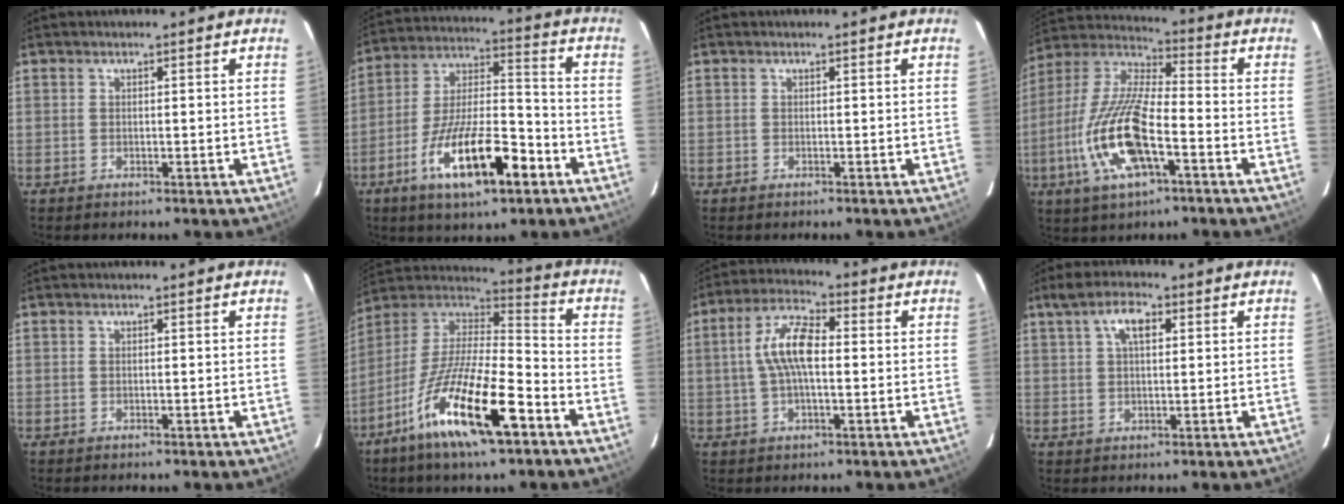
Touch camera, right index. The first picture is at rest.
{"total": 17.6, "force": [-9.0, 5.5, 14.0], "torque": [-0.264, -0.008, -0.155]}
{"total": 0.0}
{"total": 17.4, "force": [-6.4, 5.4, 15.2], "torque": [-0.316, -0.011, -0.128]}
{"total": 0.0}
{"total": 20.9, "force": [-11.4, 5.0, 16.7], "torque": [-0.313, -0.033, -0.214]}
{"total": 9.1, "force": [0.3, 3.5, 8.4], "torque": [-0.169, 0.018, 0.003]}
{"total": 5.1, "force": [2.1, 2.1, 4.1], "torque": [-0.071, 0.014, 0.038]}